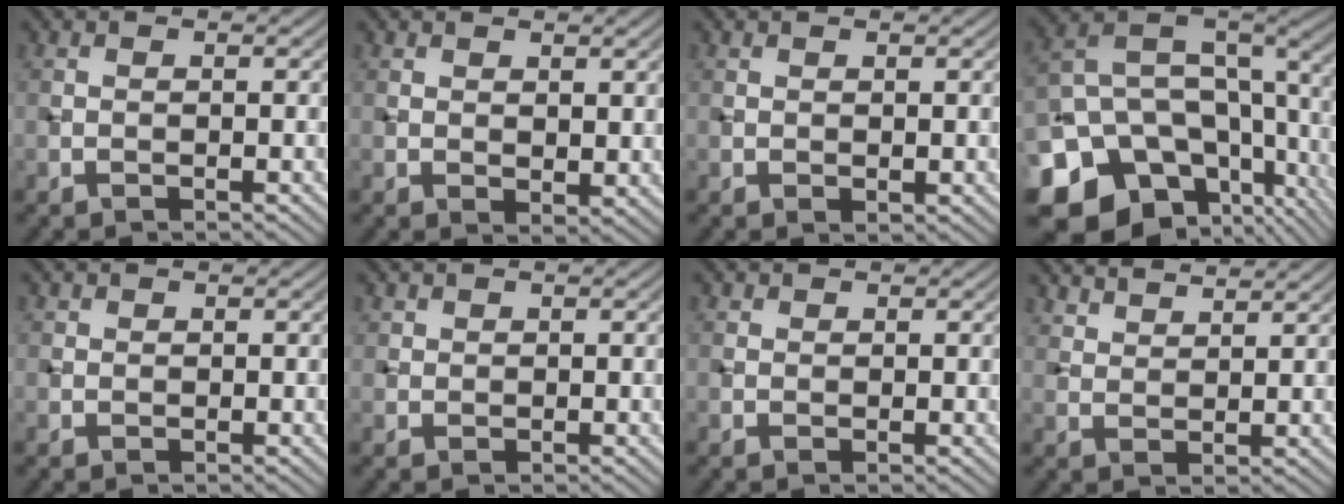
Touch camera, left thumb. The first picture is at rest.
{"total": 2.3, "force": [1.3, 1.3, 1.3], "torque": [-0.023, -0.007, 0.028]}
{"total": 0.8, "force": [0.5, 0.5, 0.4], "torque": [-0.007, -0.002, 0.012]}
{"total": 19.2, "force": [-7.1, 13.9, 11.2], "torque": [-0.245, -0.023, -0.073]}
{"total": 1.2, "force": [0.5, 1.0, 0.1], "torque": [0.001, -0.003, 0.007]}
{"total": 1.5, "force": [0.7, 1.3, 0.1], "torque": [-0.002, -0.004, 0.013]}
{"total": 1.0, "force": [0.5, 0.8, 0.2], "torque": [0.000, -0.001, 0.009]}
{"total": 4.5, "force": [4.1, 1.1, 1.6], "torque": [-0.033, -0.012, 0.091]}